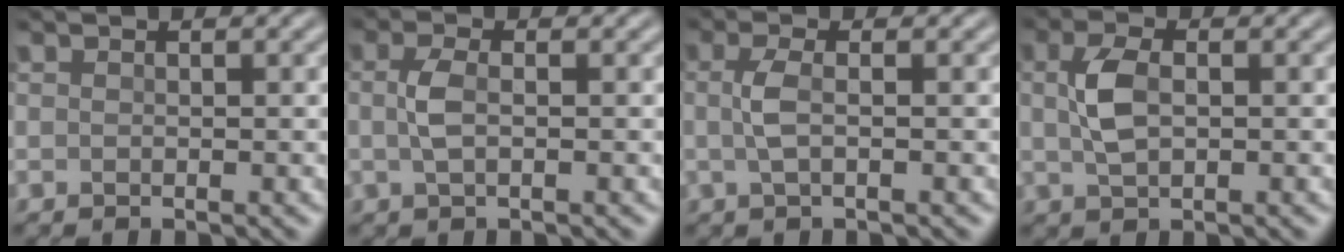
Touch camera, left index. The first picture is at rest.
{"total": 2.1, "force": [-0.1, 0.9, 1.9], "torque": [-0.046, 0.001, -0.003]}
{"total": 2.1, "force": [-0.1, 0.5, 2.1], "torque": [-0.048, 0.001, -0.004]}
{"total": 3.3, "force": [0.2, 1.7, 2.8], "torque": [-0.061, 0.006, 0.002]}